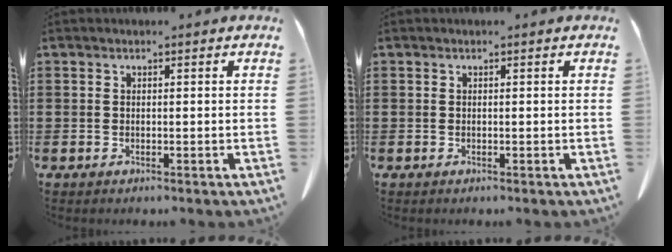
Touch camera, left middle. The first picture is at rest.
{"total": 0.0}